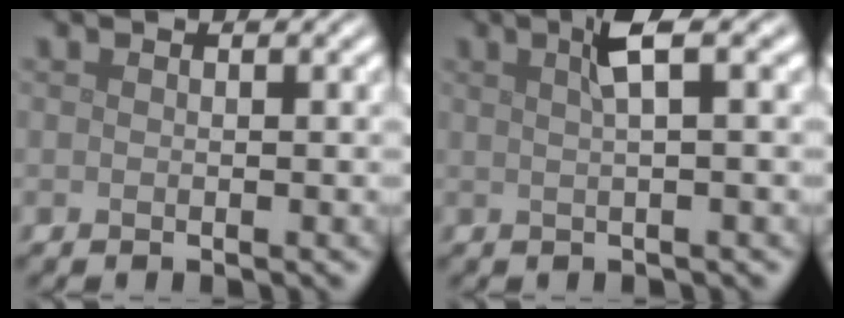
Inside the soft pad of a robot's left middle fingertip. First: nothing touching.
{"total": 3.3, "force": [1.3, 0.7, 2.9], "torque": [-0.040, 0.014, 0.019]}